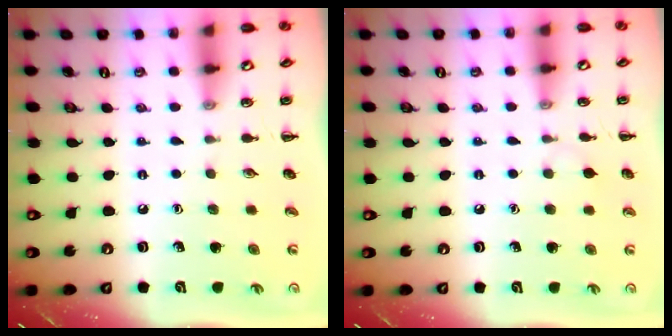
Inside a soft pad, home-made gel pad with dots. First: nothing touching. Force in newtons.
{"total": 3.7, "press": 3.4, "slide": 1.5}